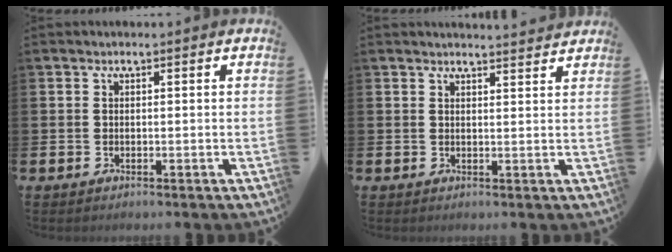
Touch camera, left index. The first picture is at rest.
{"total": 2.3, "force": [2.3, 0.0, -0.1], "torque": [0.006, -0.018, 0.040]}